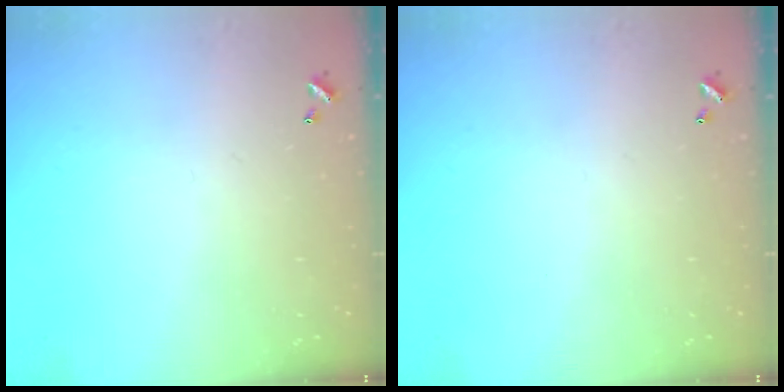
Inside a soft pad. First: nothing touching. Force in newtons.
{"total": 0.0}